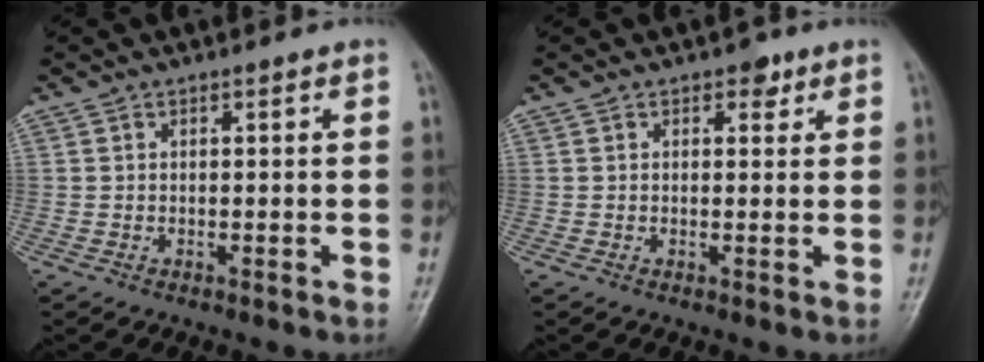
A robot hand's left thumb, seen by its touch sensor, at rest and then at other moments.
{"total": 2.3, "force": [1.2, 1.5, 1.2], "torque": [0.000, -0.003, 0.013]}